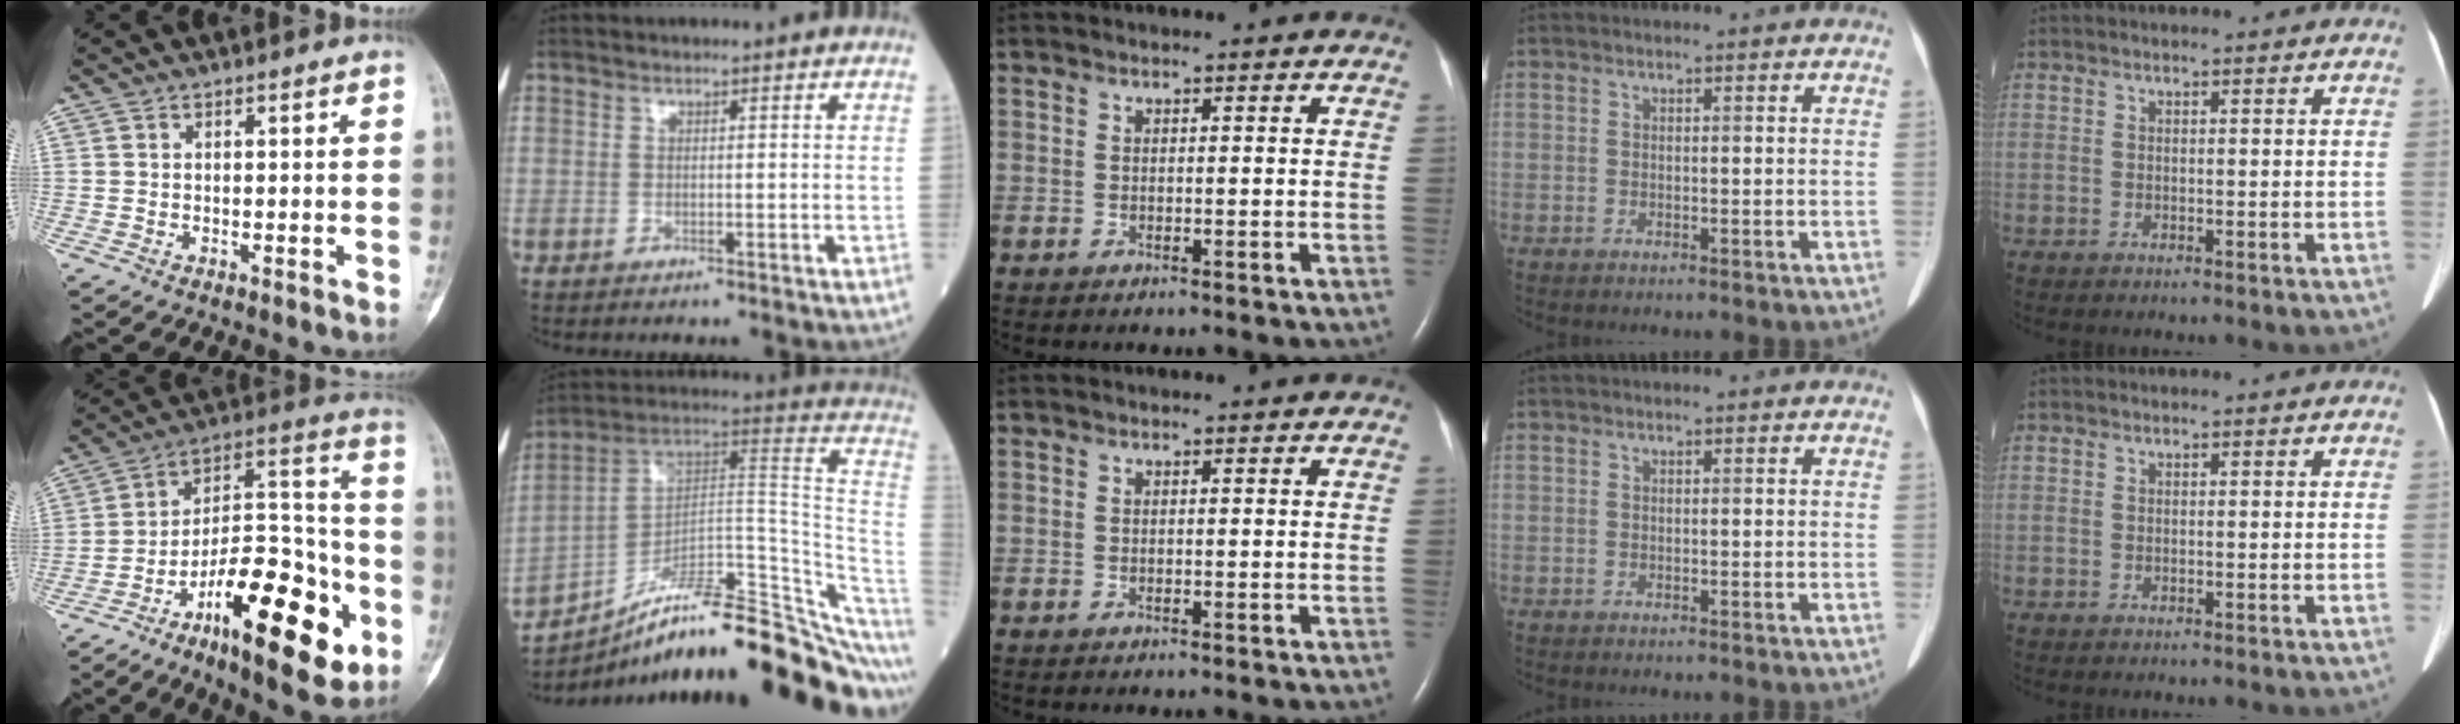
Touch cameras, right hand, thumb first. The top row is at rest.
{"thumb": {"total": 26.0, "force": [-11.8, 9.8, 21.0], "torque": [-0.303, 0.074, -0.181]}, "index": {"total": 25.3, "force": [-18.8, 3.8, 16.5], "torque": [-0.144, 0.057, -0.284]}}